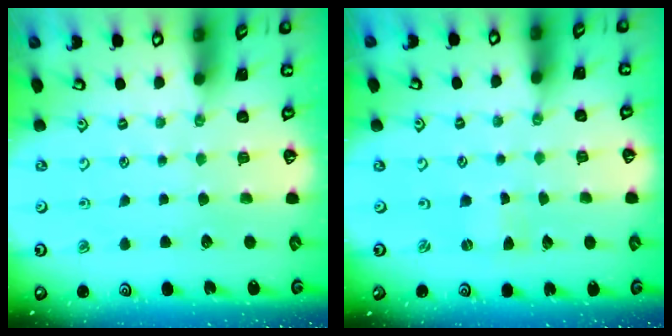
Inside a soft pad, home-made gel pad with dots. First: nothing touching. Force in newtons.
{"total": 0.0}